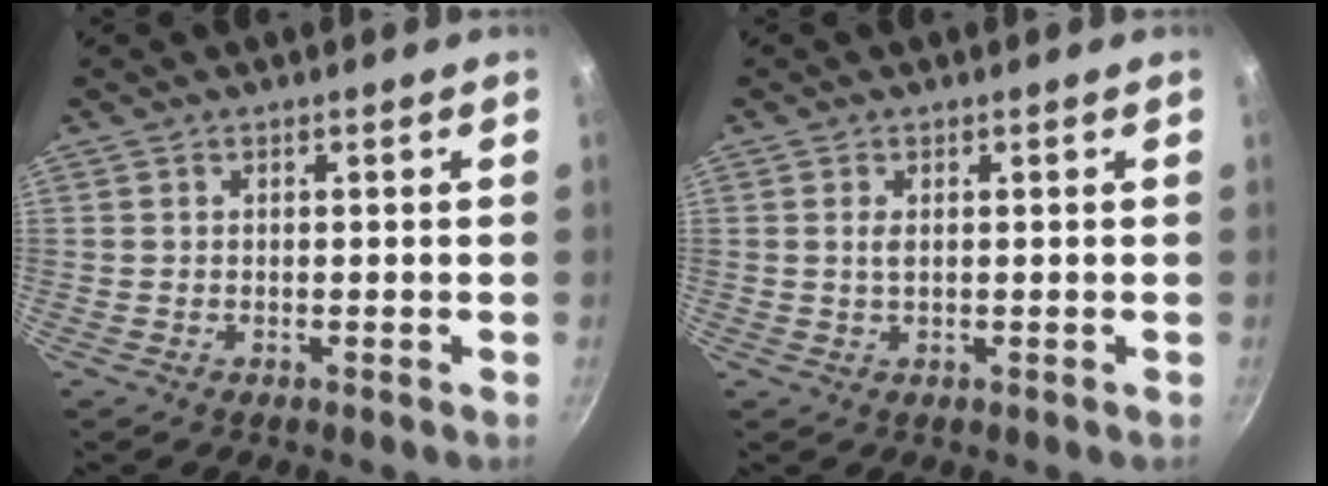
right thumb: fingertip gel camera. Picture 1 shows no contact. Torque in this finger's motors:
{"motor_torque": [-0.74, -0.01, 0.17, 0.34, -0.06]}